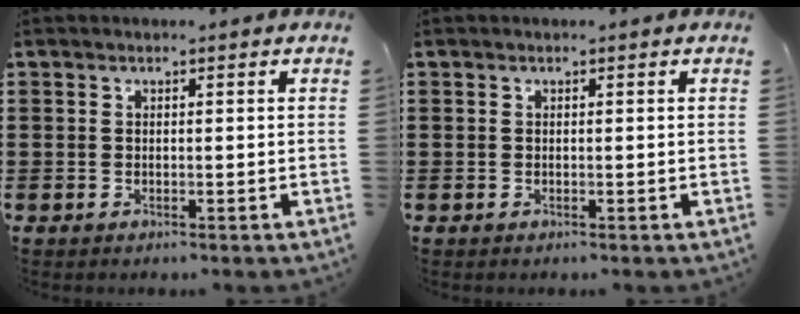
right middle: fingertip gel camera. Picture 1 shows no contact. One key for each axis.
{"total": 0.0}